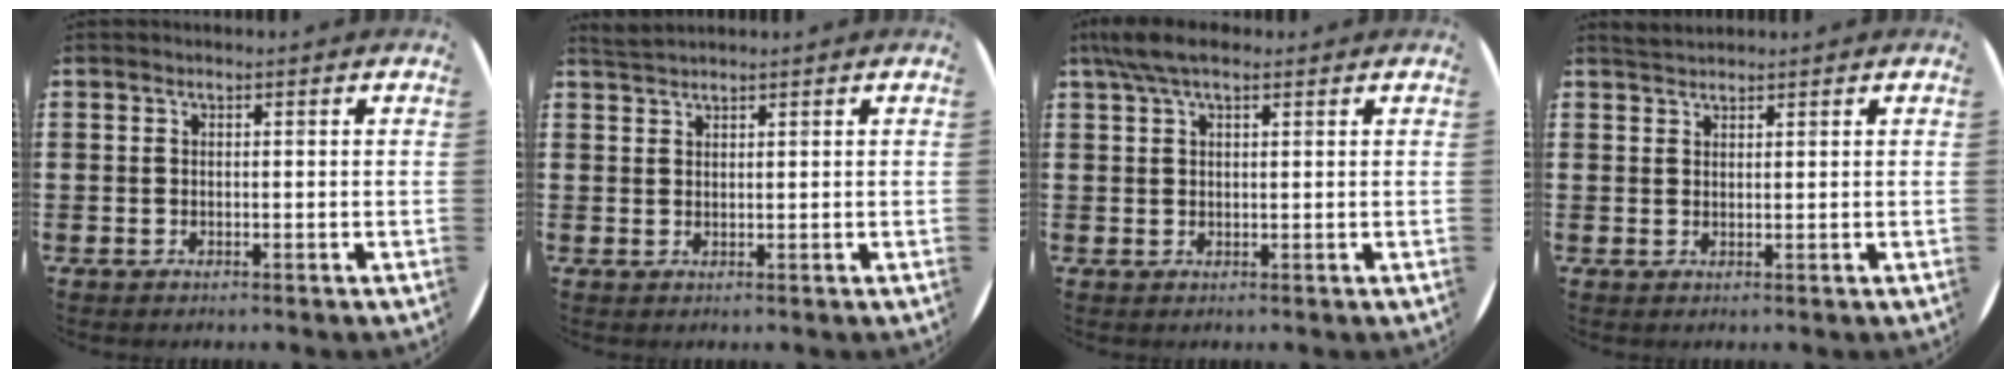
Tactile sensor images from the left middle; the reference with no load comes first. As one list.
[{"total": 1.5, "force": [1.5, 0.0, 0.2], "torque": [-0.006, 0.001, 0.029]}, {"total": 4.2, "force": [2.7, 1.4, 2.9], "torque": [-0.064, 0.008, 0.050]}, {"total": 1.7, "force": [1.6, 0.3, 0.2], "torque": [-0.007, 0.004, 0.031]}]